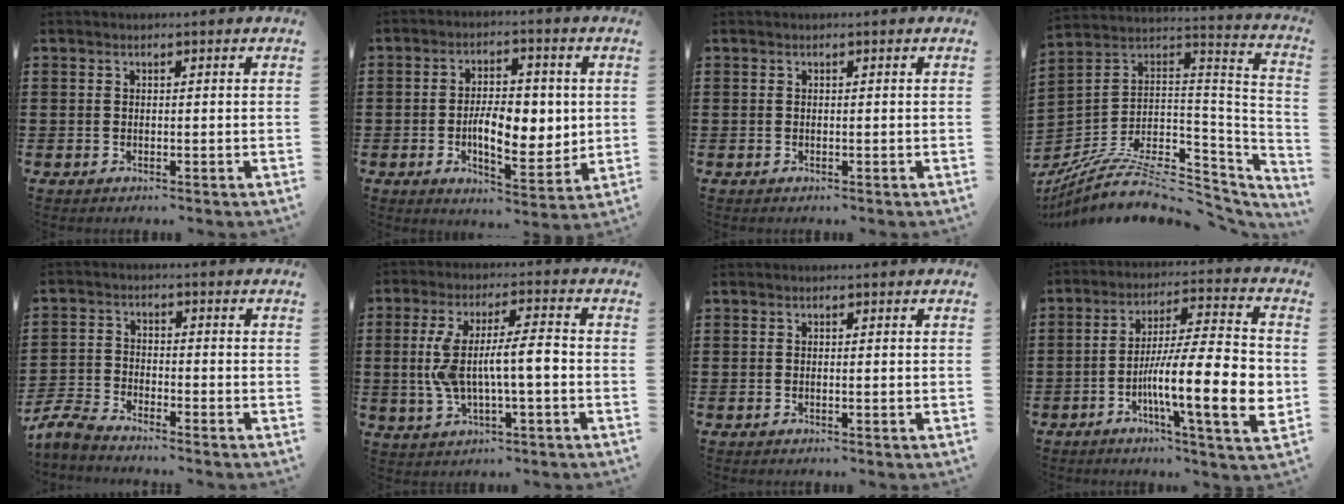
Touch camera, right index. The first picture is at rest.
{"total": 8.6, "force": [-0.3, 4.6, 7.2], "torque": [-0.102, 0.001, -0.010]}
{"total": 0.0}
{"total": 9.1, "force": [-6.5, 3.3, 5.5], "torque": [-0.107, -0.001, -0.124]}
{"total": 4.1, "force": [-4.0, 0.3, 0.9], "torque": [-0.048, -0.011, -0.089]}
{"total": 9.0, "force": [-0.8, 2.5, 8.6], "torque": [-0.174, 0.001, -0.021]}
{"total": 0.0}
{"total": 16.4, "force": [-3.8, 3.8, 15.5], "torque": [-0.245, -0.006, -0.063]}